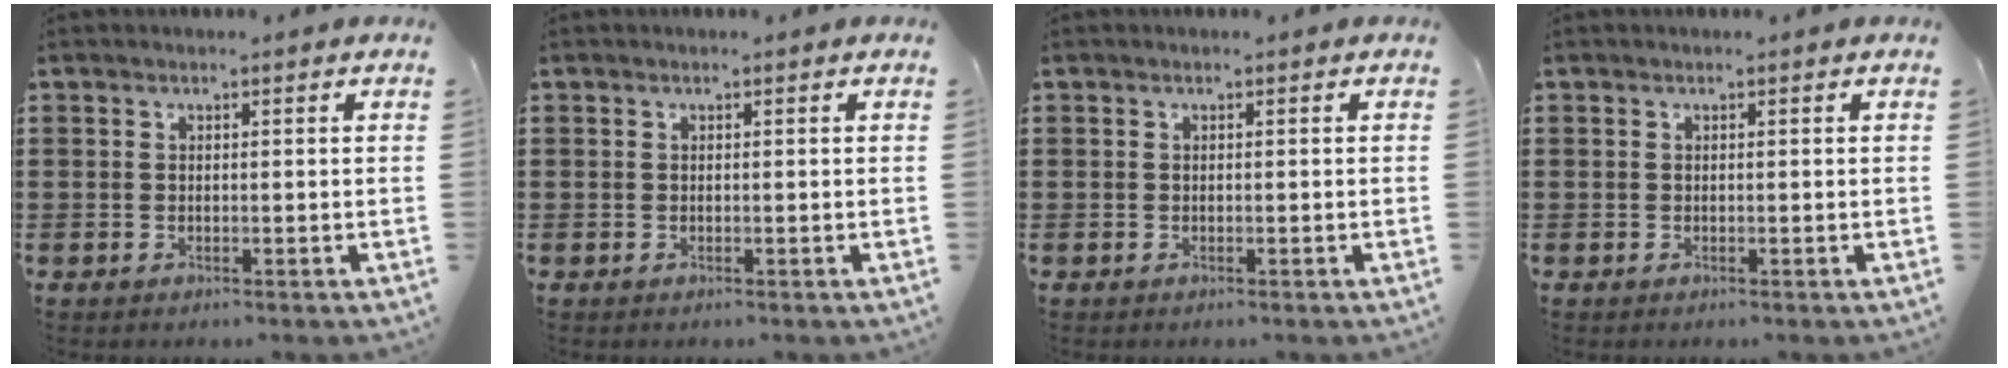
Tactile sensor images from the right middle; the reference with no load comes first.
{"total": 0.0}
{"total": 0.0}
{"total": 0.0}